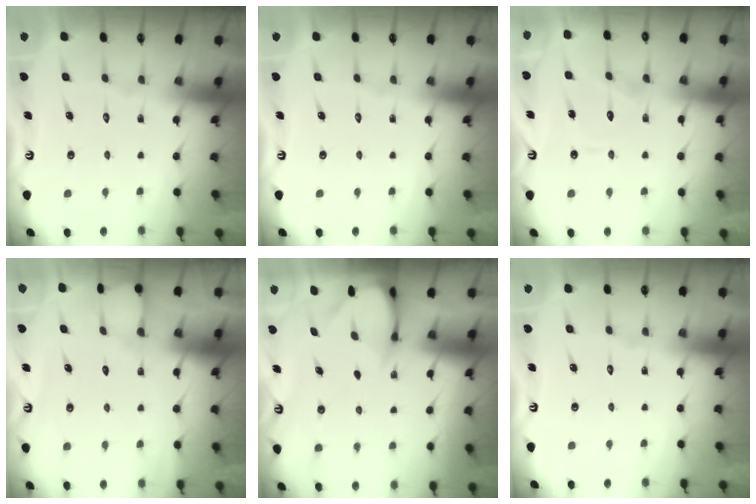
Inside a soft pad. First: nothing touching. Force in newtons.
{"total": 0.0}
{"total": 7.7, "press": 7.7, "slide": 0.7}
{"total": 3.8, "press": 3.8, "slide": 0.3}
{"total": 3.3, "press": 3.3, "slide": 0.3}
{"total": 0.0}